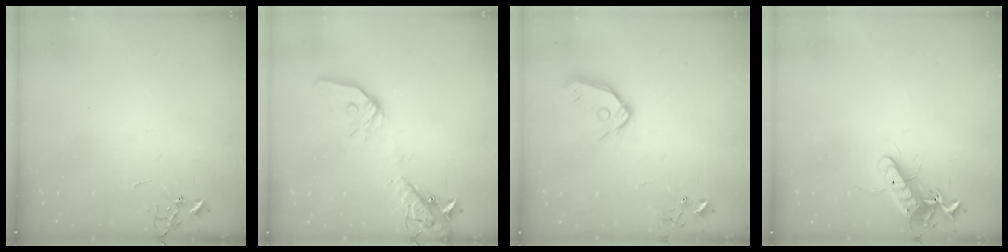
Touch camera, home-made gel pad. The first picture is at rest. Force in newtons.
{"total": 15.2, "press": 14.9, "slide": 3.0}
{"total": 12.2, "press": 12.1, "slide": 1.5}
{"total": 12.5, "press": 12.4, "slide": 1.0}